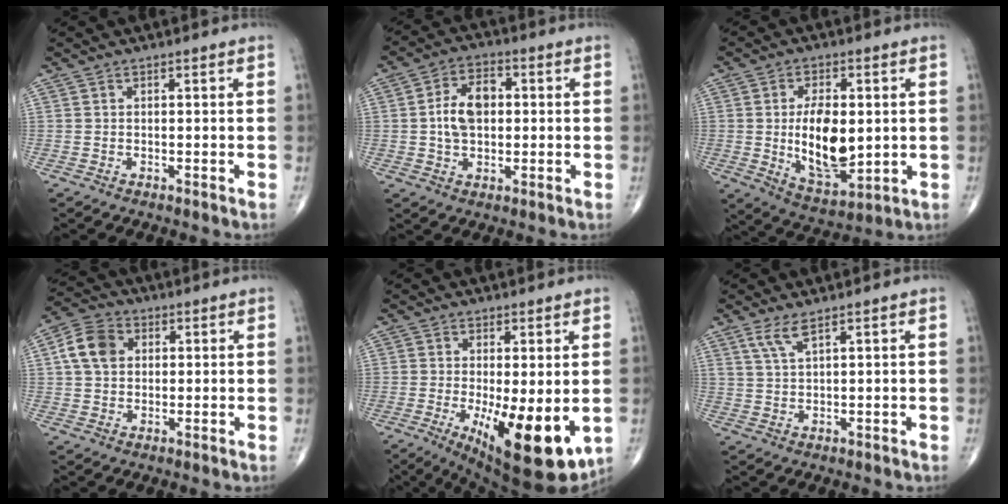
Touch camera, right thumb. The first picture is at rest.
{"total": 8.8, "force": [0.4, 5.7, 6.7], "torque": [-0.103, 0.015, 0.003]}
{"total": 13.6, "force": [0.1, 7.0, 11.6], "torque": [-0.176, -0.016, 0.015]}
{"total": 7.7, "force": [1.6, 5.9, 4.7], "torque": [-0.079, 0.011, 0.021]}
{"total": 15.1, "force": [-3.3, 5.0, 13.9], "torque": [-0.197, -0.029, -0.031]}
{"total": 3.5, "force": [2.3, 0.7, 2.6], "torque": [-0.061, -0.007, 0.054]}